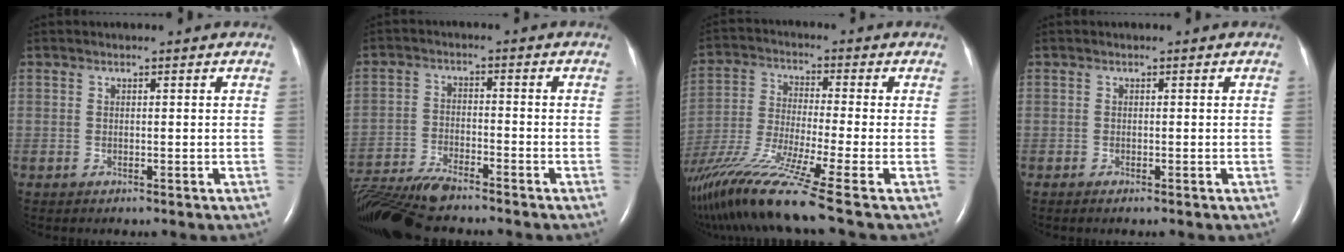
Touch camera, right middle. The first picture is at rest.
{"total": 13.6, "force": [-12.0, 1.8, 6.1], "torque": [-0.121, -0.014, -0.207]}
{"total": 16.0, "force": [-12.1, -2.5, 10.2], "torque": [-0.208, -0.048, -0.221]}
{"total": 0.6, "force": [-0.4, 0.0, 0.4], "torque": [-0.004, 0.000, -0.007]}